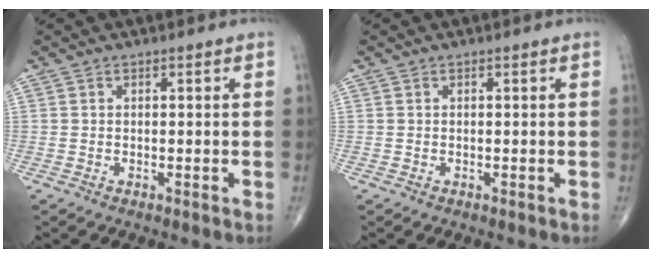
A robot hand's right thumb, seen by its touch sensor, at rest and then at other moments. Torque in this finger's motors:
{"motor_torque": [0.00, 0.00, 0.01, 0.02, 0.00]}